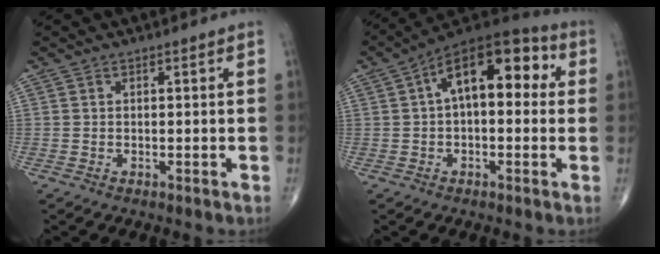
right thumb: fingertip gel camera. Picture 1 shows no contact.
{"total": 15.1, "force": [2.3, 8.1, 12.5], "torque": [-0.153, 0.044, 0.022]}